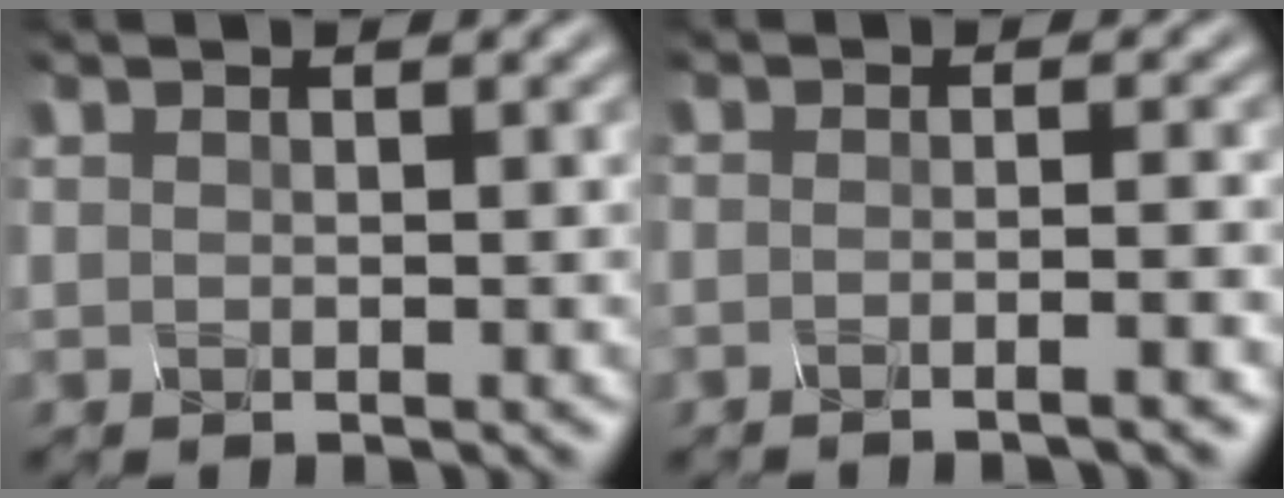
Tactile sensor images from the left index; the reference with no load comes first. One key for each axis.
{"total": 3.2, "fx": -1.2, "fy": 1.5, "fz": 2.6, "tx": -0.006, "ty": 0.015, "tz": -0.043}